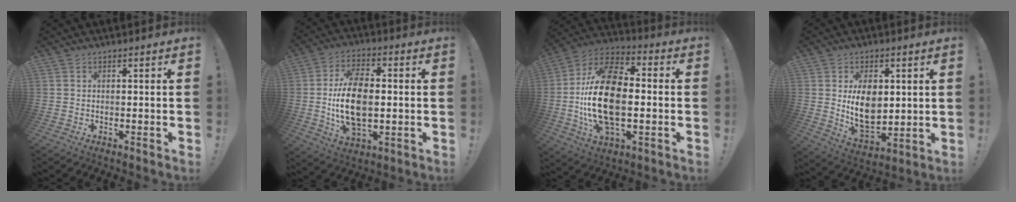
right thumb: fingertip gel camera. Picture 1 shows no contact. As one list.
[{"total": 16.1, "force": [-0.5, 9.4, 13.0], "torque": [-0.241, -0.002, -0.014]}, {"total": 23.8, "force": [-1.6, 13.3, 19.6], "torque": [-0.368, 0.009, -0.025]}, {"total": 13.1, "force": [3.0, 9.0, 9.0], "torque": [-0.143, -0.031, 0.059]}]